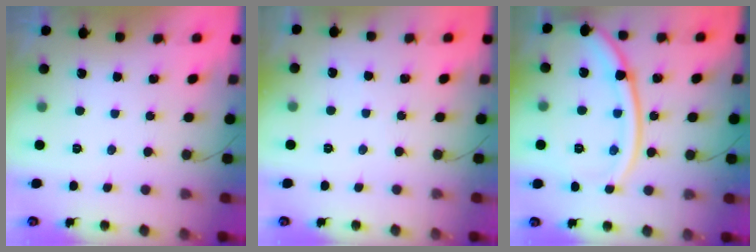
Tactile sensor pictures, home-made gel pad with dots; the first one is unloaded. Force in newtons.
{"total": 3.0, "press": 3.0, "slide": 0.3}
{"total": 17.2, "press": 17.1, "slide": 1.8}